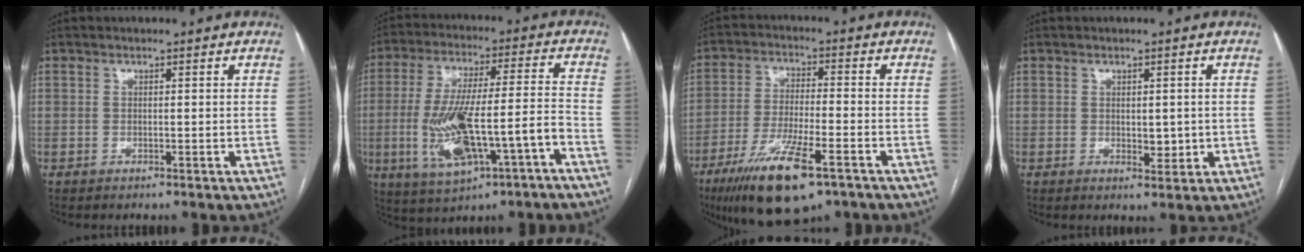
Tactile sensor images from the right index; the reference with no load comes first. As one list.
[{"total": 16.0, "force": [-5.8, 2.9, 14.7], "torque": [-0.286, 0.008, -0.086]}, {"total": 14.2, "force": [-8.5, 2.8, 11.1], "torque": [-0.215, -0.029, -0.144]}, {"total": 2.8, "force": [-0.1, 1.4, 2.4], "torque": [-0.031, -0.005, 0.005]}]